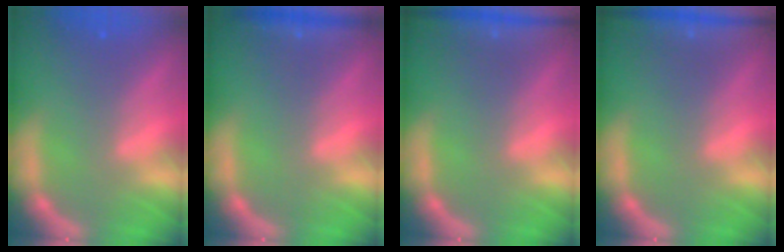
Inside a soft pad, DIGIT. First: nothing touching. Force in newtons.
{"total": 2.4}
{"total": 5.5}
{"total": 5.5}